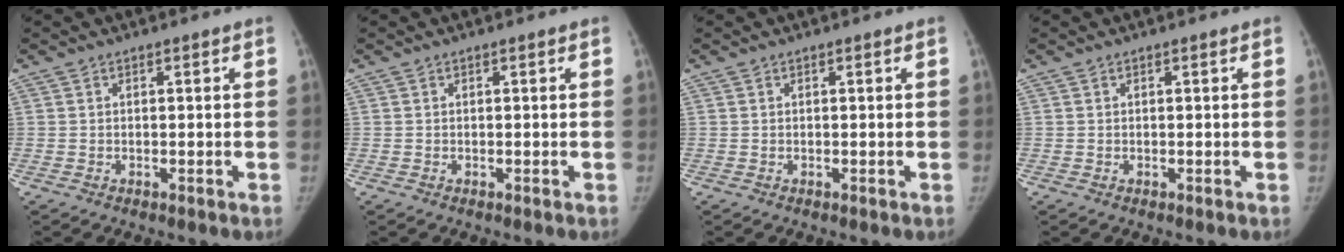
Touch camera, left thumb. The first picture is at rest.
{"total": 0.0}
{"total": 0.0}
{"total": 0.0}